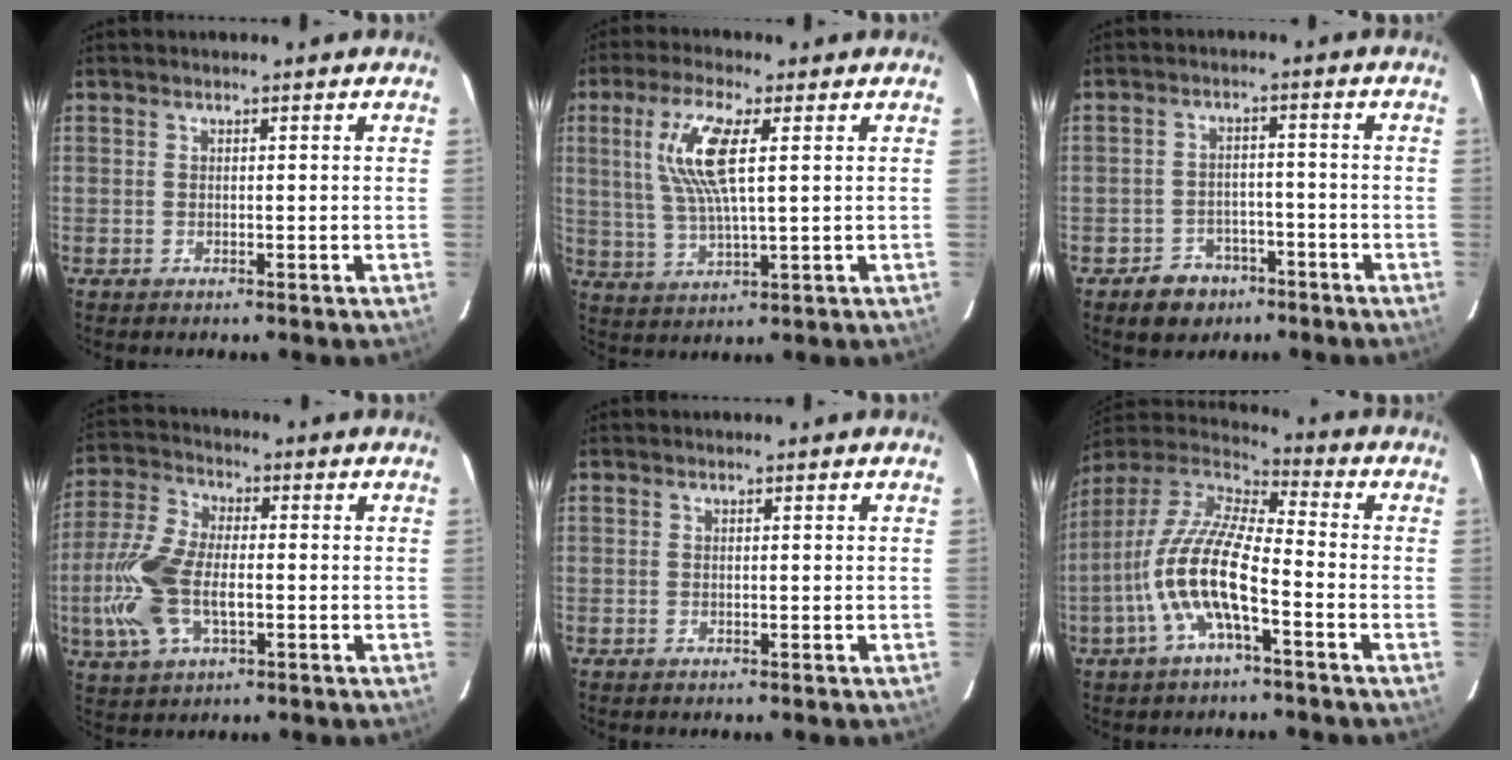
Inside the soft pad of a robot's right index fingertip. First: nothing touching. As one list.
[{"total": 10.6, "force": [3.0, 2.4, 9.9], "torque": [-0.205, 0.006, 0.063]}, {"total": 6.9, "force": [-4.5, 5.0, 1.6], "torque": [-0.050, 0.020, -0.054]}, {"total": 13.7, "force": [-2.7, 7.1, 11.4], "torque": [-0.261, 0.005, -0.053]}, {"total": 0.0}, {"total": 14.4, "force": [-5.2, 4.0, 12.8], "torque": [-0.261, -0.001, -0.107]}]